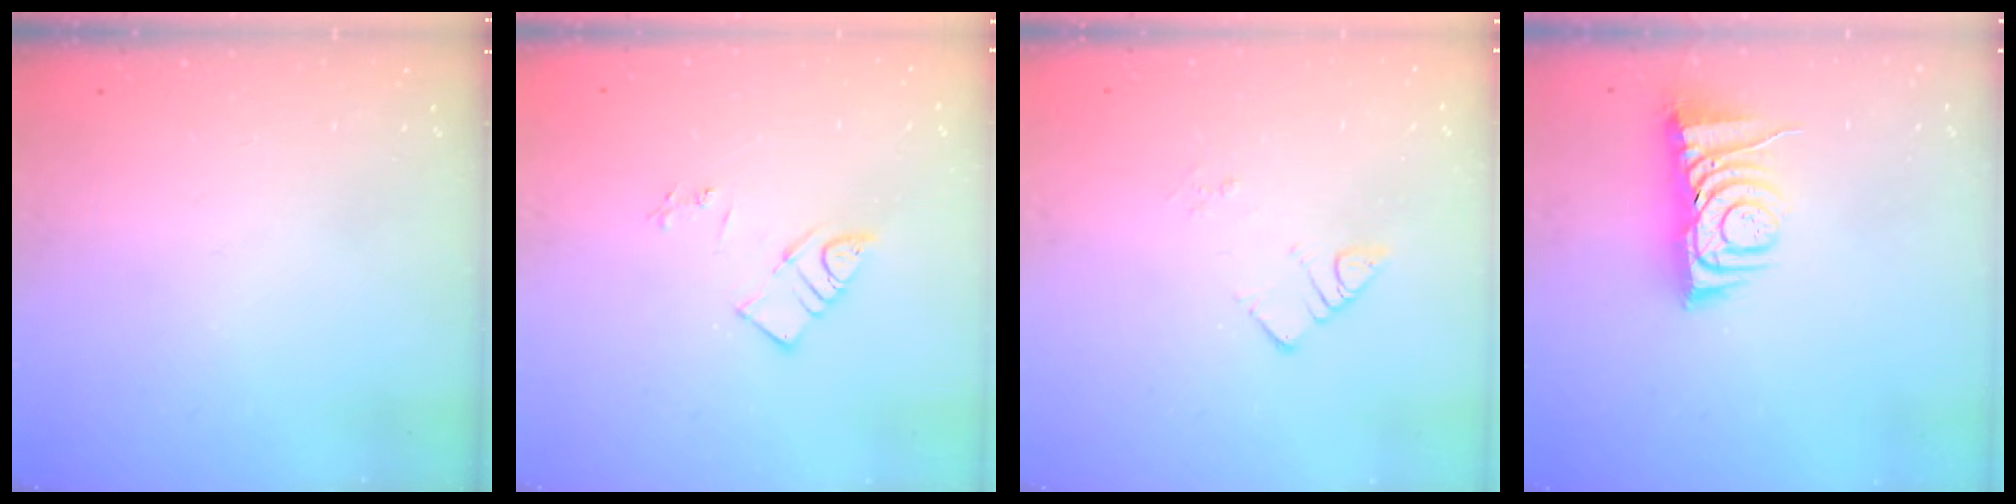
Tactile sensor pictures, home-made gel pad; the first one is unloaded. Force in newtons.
{"total": 6.0, "press": 6.0, "slide": 0.2}
{"total": 2.6, "press": 2.6, "slide": 0.1}
{"total": 7.3, "press": 7.2, "slide": 0.8}